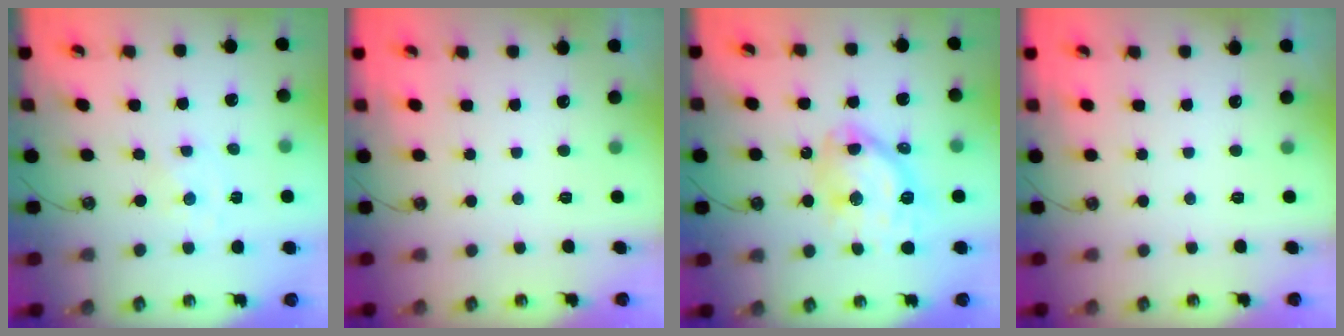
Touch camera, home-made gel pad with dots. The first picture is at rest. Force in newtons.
{"total": 0.0}
{"total": 14.2, "press": 14.1, "slide": 1.5}
{"total": 0.0}